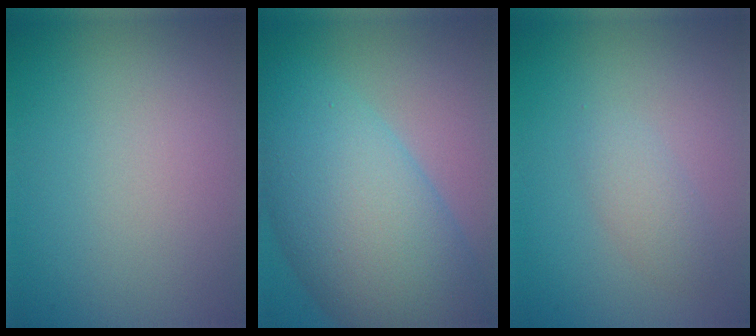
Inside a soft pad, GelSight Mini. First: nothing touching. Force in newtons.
{"total": 11.4, "press": 11.4, "slide": 0.3}
{"total": 1.7, "press": 1.6, "slide": 0.1}